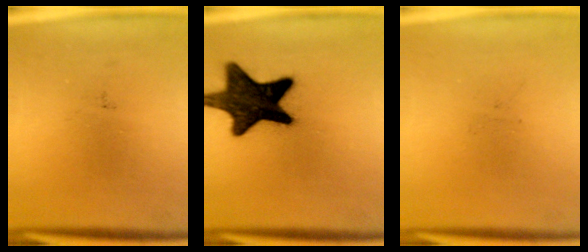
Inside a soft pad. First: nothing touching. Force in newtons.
{"total": 16.1}
{"total": 0.0}